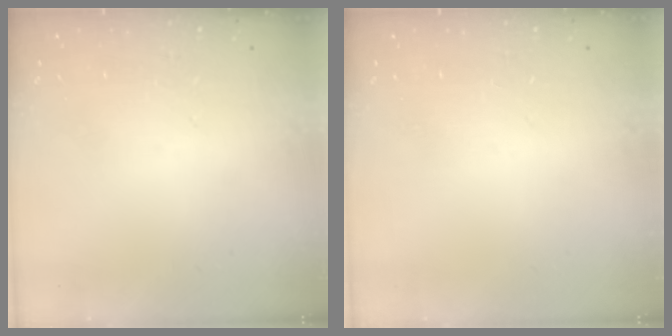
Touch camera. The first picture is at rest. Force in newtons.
{"total": 0.0}